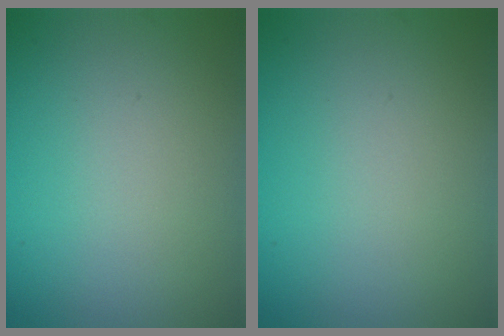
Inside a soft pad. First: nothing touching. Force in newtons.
{"total": 0.0}